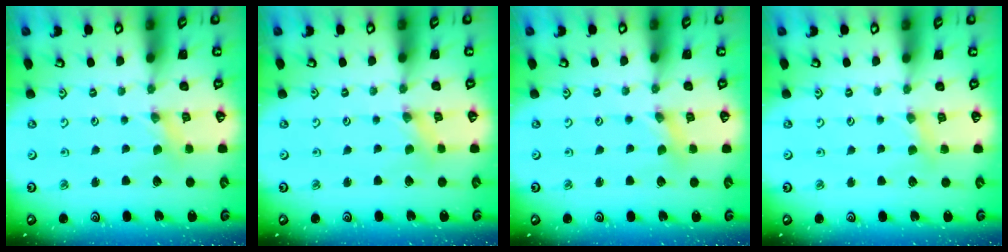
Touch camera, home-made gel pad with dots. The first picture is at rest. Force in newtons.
{"total": 1.2, "press": 1.2, "slide": 0.2}
{"total": 1.2, "press": 1.2, "slide": 0.3}
{"total": 3.0, "press": 2.9, "slide": 0.4}